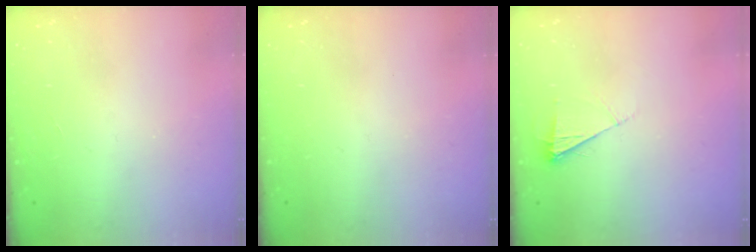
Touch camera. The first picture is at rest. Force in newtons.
{"total": 0.0}
{"total": 5.4, "press": 5.4, "slide": 0.7}